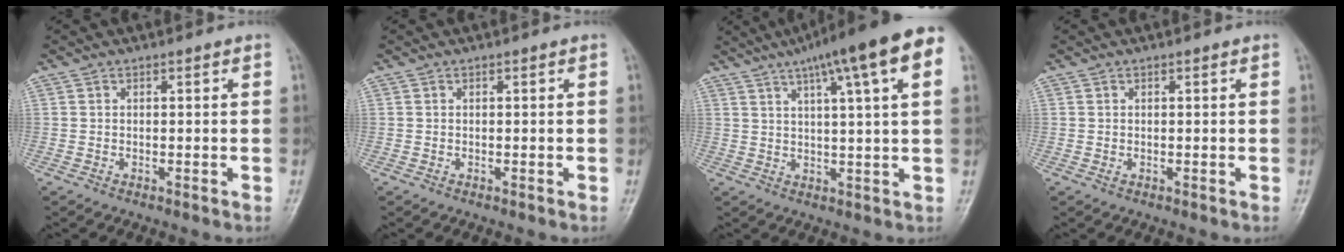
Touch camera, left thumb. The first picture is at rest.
{"total": 0.0}
{"total": 16.9, "force": [8.8, 2.5, 14.3], "torque": [-0.210, 0.012, 0.114]}
{"total": 0.6, "force": [0.2, 0.3, 0.5], "torque": [-0.004, 0.002, 0.003]}